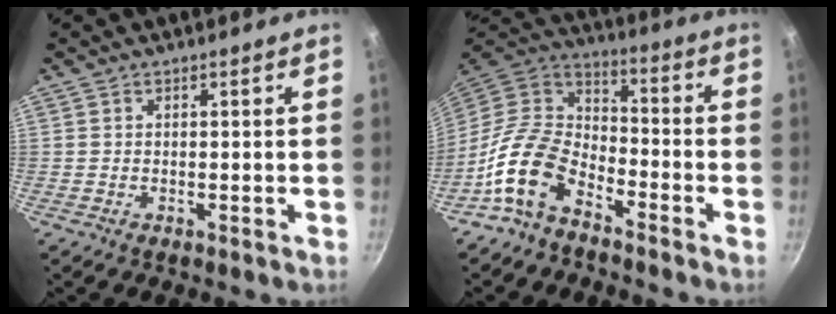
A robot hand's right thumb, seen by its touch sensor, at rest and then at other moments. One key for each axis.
{"total": 13.4, "fx": -8.0, "fy": 7.9, "fz": 7.4, "tx": -0.120, "ty": 0.070, "tz": -0.181}